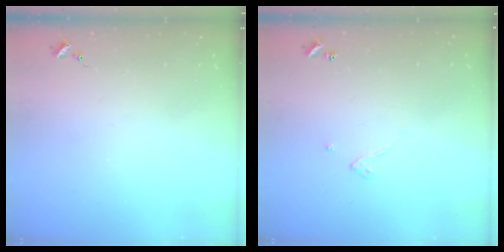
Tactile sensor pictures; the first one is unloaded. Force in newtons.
{"total": 3.2, "press": 3.2, "slide": 0.1}